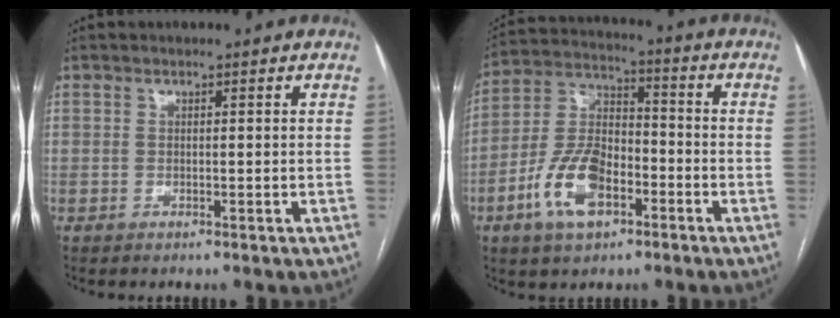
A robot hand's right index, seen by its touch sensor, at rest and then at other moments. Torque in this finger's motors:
{"motor_torque": [1.19, -0.95, 0.27, 0.16]}